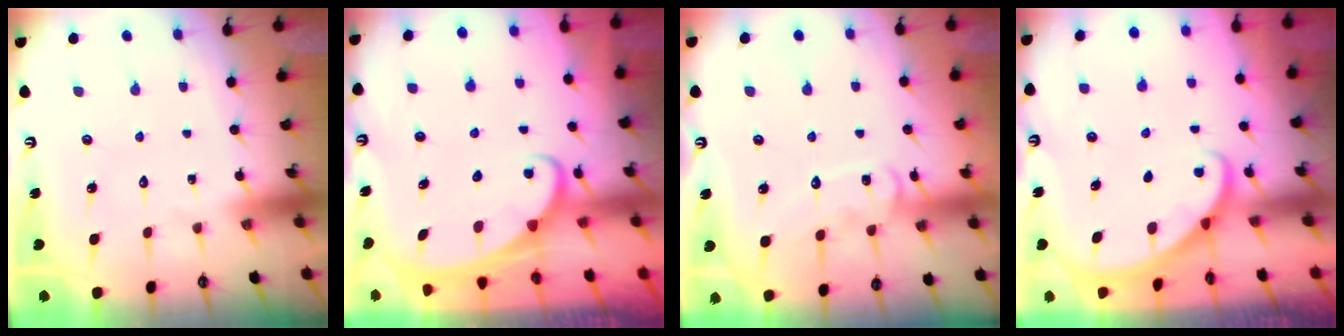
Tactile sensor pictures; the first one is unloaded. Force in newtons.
{"total": 2.2, "press": 2.2, "slide": 0.3}
{"total": 10.7, "press": 10.7, "slide": 0.9}
{"total": 1.9, "press": 1.9, "slide": 0.1}